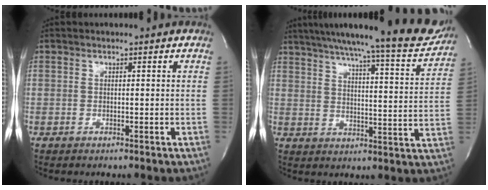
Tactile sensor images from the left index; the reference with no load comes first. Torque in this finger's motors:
{"motor_torque": [0.07, -0.15, 0.64, 0.17]}